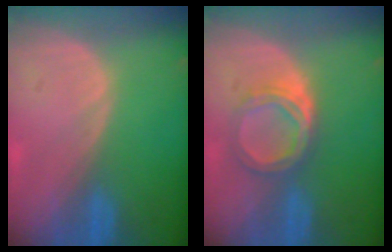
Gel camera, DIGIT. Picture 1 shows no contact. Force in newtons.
{"total": 5.7, "press": 5.0, "slide": 2.7}